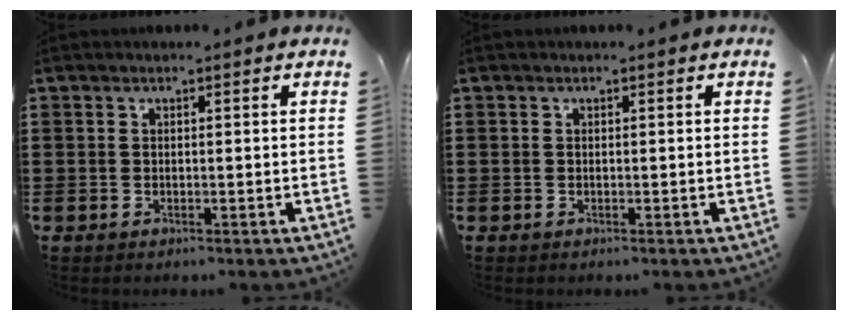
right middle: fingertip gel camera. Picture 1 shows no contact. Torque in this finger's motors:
{"motor_torque": [0.36, 0.17, -0.01, -0.01]}